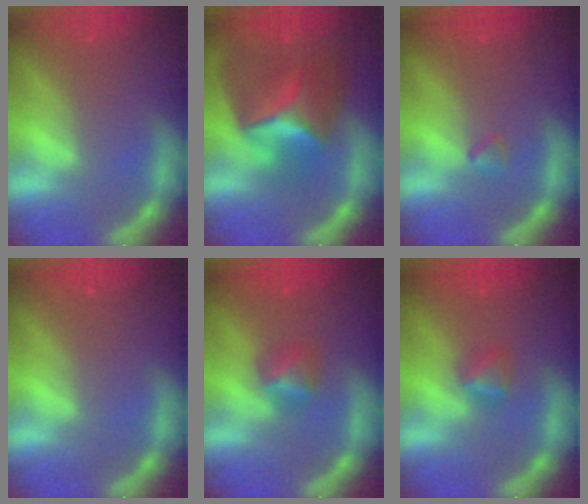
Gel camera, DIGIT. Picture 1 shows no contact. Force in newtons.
{"total": 8.4}
{"total": 0.9}
{"total": 0.0}
{"total": 2.4}
{"total": 1.9}